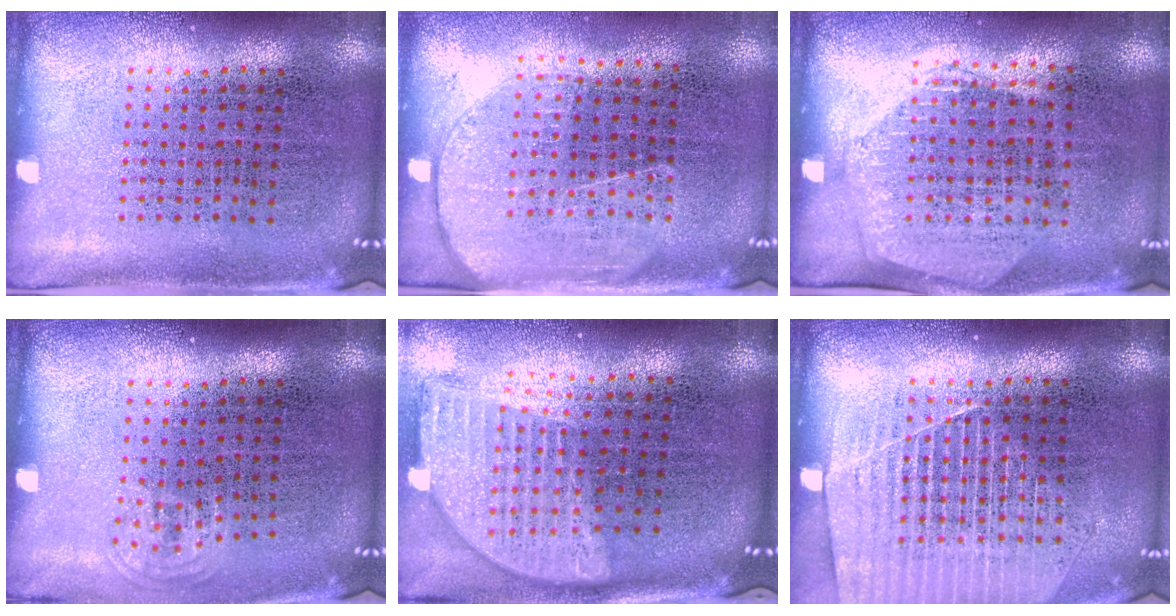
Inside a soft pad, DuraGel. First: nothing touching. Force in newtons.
{"total": 1.9, "press": 1.5, "slide": 1.1}
{"total": 1.4, "press": 1.2, "slide": 0.8}
{"total": 0.8, "press": 0.5, "slide": 0.6}
{"total": 2.0, "press": 1.6, "slide": 1.2}
{"total": 1.6, "press": 1.5, "slide": 0.4}